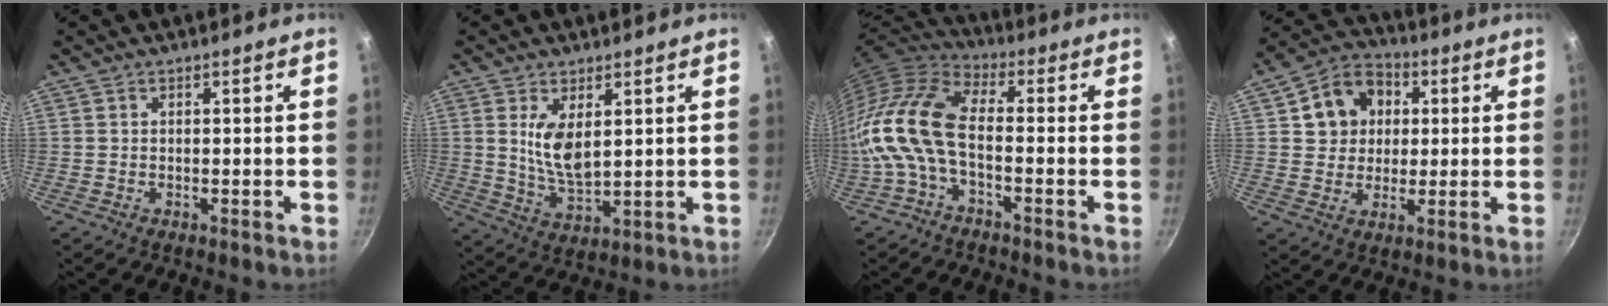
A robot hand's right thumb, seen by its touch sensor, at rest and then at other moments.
{"total": 8.0, "force": [2.3, 3.7, 6.7], "torque": [-0.120, -0.029, 0.053]}
{"total": 13.8, "force": [-3.0, 6.7, 11.6], "torque": [-0.244, 0.036, -0.082]}
{"total": 11.2, "force": [2.8, 9.5, 5.3], "torque": [-0.062, 0.013, 0.034]}